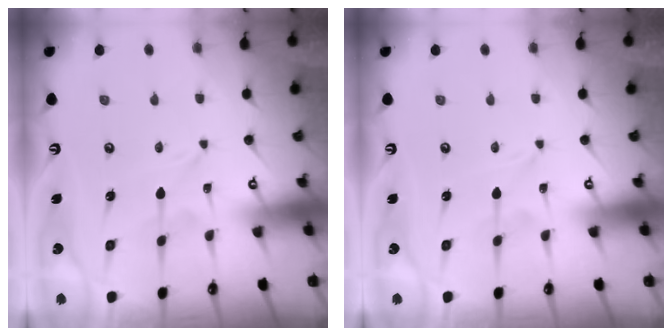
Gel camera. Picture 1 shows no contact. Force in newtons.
{"total": 0.0}